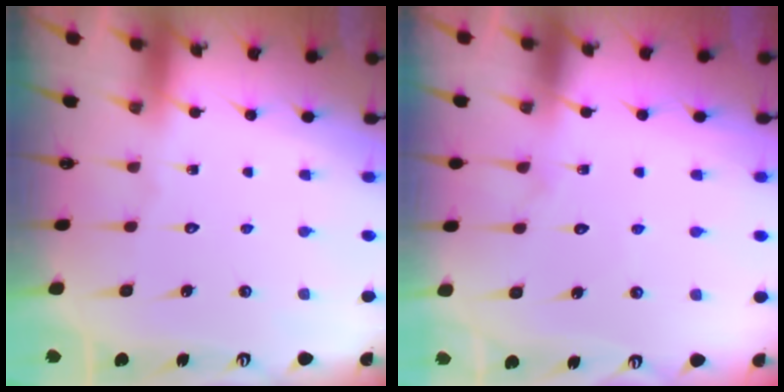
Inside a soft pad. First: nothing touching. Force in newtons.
{"total": 4.8, "press": 4.8, "slide": 0.5}